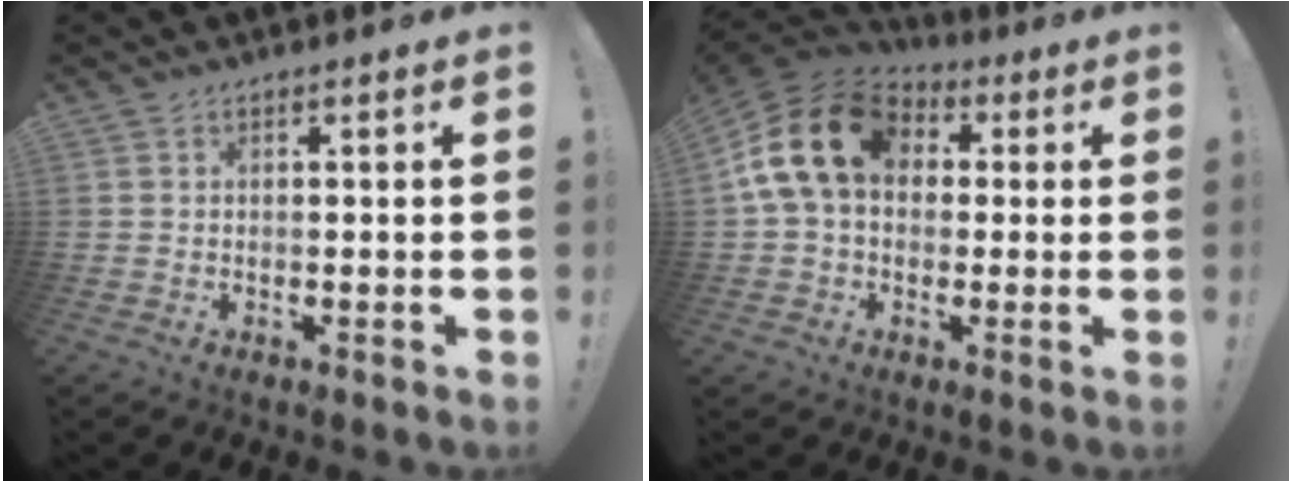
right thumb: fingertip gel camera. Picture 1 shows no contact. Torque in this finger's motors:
{"motor_torque": [2.50, 2.51, 0.18, 0.12, 0.13]}